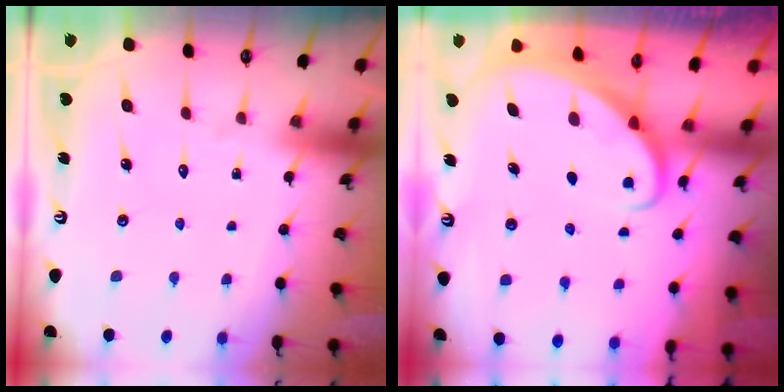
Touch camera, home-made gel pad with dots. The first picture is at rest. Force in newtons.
{"total": 2.2, "press": 2.2, "slide": 0.2}